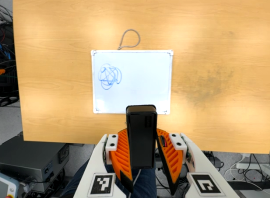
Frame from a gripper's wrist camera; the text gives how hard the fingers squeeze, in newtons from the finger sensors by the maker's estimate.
{"total": 5.5, "left": 5.1, "right": 6.0}